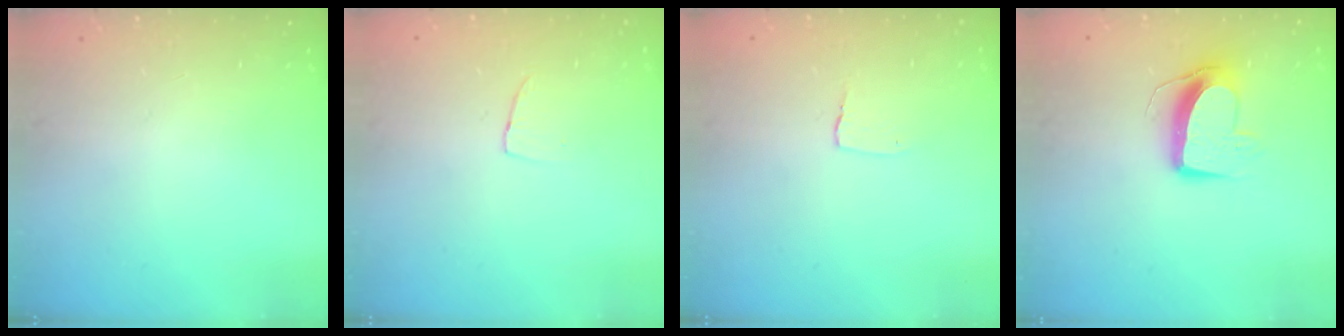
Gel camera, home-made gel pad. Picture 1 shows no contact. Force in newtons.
{"total": 2.9, "press": 2.9, "slide": 0.1}
{"total": 2.7, "press": 2.7, "slide": 0.2}
{"total": 10.8, "press": 10.7, "slide": 0.7}